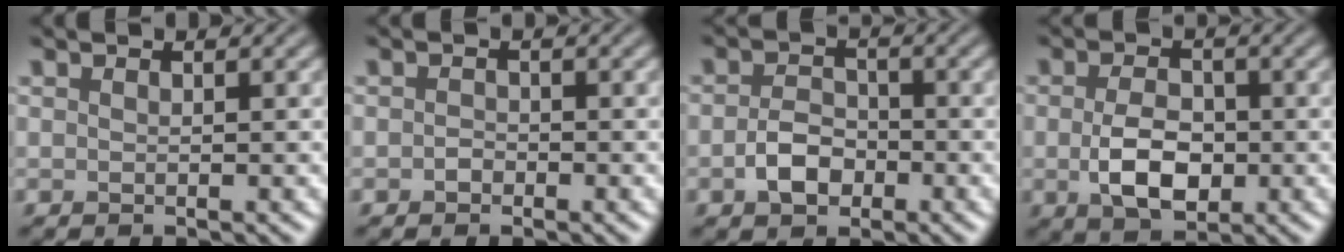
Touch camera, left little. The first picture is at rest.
{"total": 0.8, "force": [-0.4, 0.6, 0.3], "torque": [-0.006, -0.002, -0.008]}
{"total": 3.0, "force": [-1.2, 2.1, 1.9], "torque": [-0.035, 0.003, -0.025]}
{"total": 4.7, "force": [-0.8, 2.9, 3.6], "torque": [-0.073, -0.006, -0.014]}